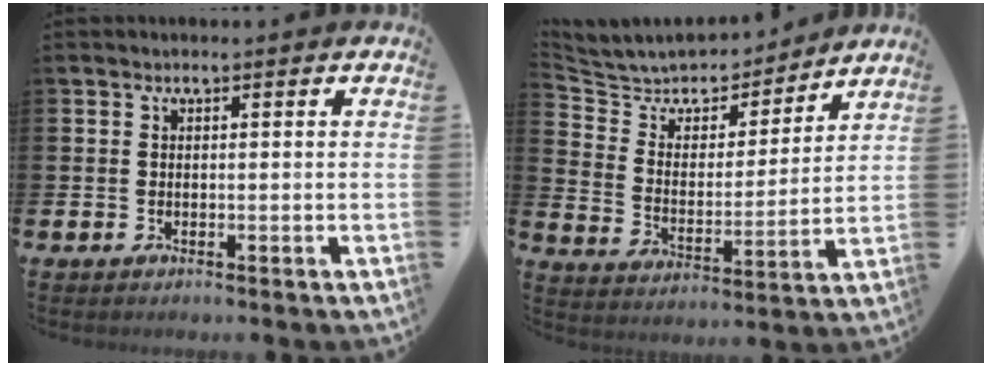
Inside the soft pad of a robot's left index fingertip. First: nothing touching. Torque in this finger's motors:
{"motor_torque": [1.08, -1.06, 0.12, 0.04]}